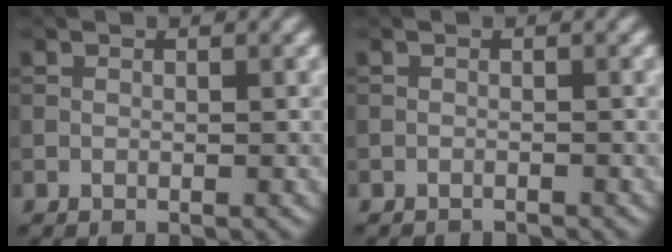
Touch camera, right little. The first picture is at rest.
{"total": 1.5, "force": [-1.5, 0.1, 0.1], "torque": [0.006, -0.006, -0.024]}